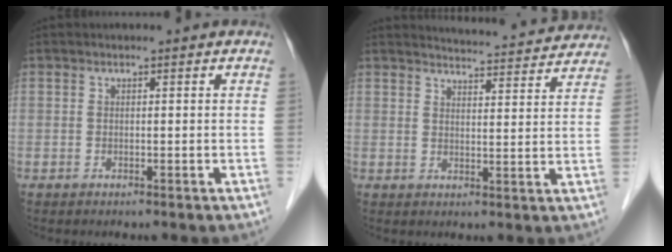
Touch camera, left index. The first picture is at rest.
{"total": 12.8, "force": [12.5, 1.4, 2.4], "torque": [-0.023, -0.009, 0.140]}